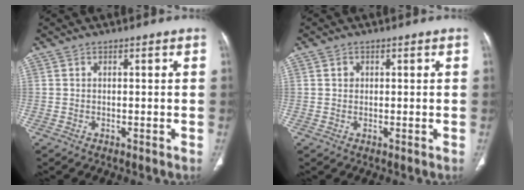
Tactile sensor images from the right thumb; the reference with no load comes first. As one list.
[{"total": 1.1, "force": [0.3, 1.0, 0.4], "torque": [-0.003, 0.001, 0.005]}]